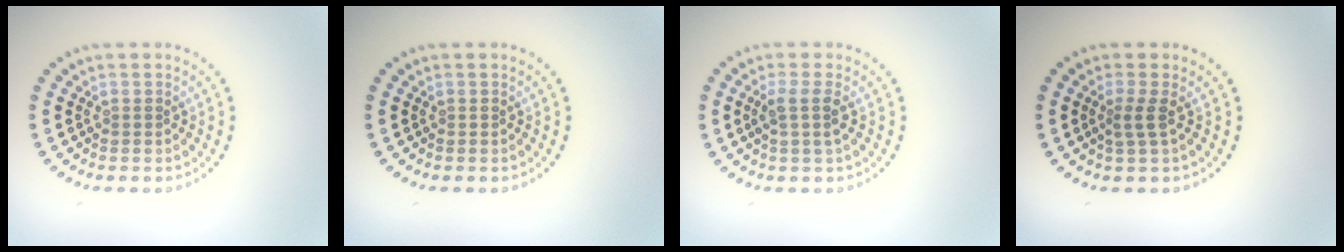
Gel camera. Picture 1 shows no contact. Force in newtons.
{"total": 0.0}
{"total": 1.9, "press": 1.5, "slide": 1.1}
{"total": 1.7, "press": 1.2, "slide": 1.2}